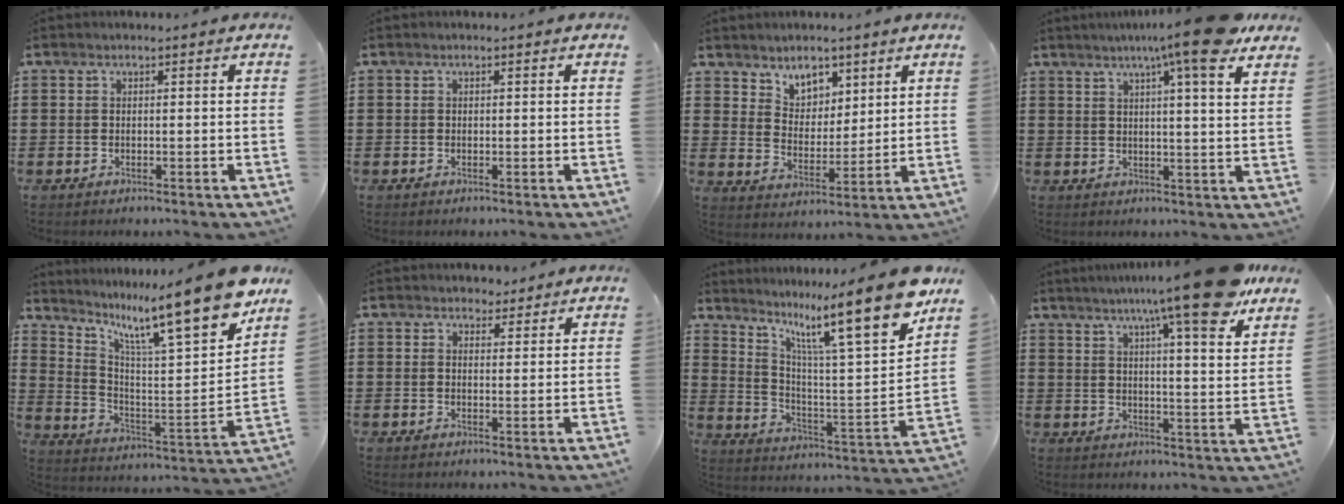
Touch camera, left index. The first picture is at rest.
{"total": 0.0}
{"total": 5.4, "force": [4.3, 3.2, 0.5], "torque": [-0.027, -0.011, 0.078]}
{"total": 10.2, "force": [7.3, -0.1, 7.1], "torque": [-0.117, -0.024, 0.117]}
{"total": 14.2, "force": [10.8, 1.4, 9.0], "torque": [-0.159, -0.092, 0.163]}
{"total": 2.6, "force": [2.2, 1.4, 0.0], "torque": [-0.001, 0.002, 0.040]}
{"total": 15.9, "force": [11.4, 1.9, 10.9], "torque": [-0.194, -0.084, 0.175]}
{"total": 13.6, "force": [9.9, 0.6, 9.3], "torque": [-0.158, -0.038, 0.155]}